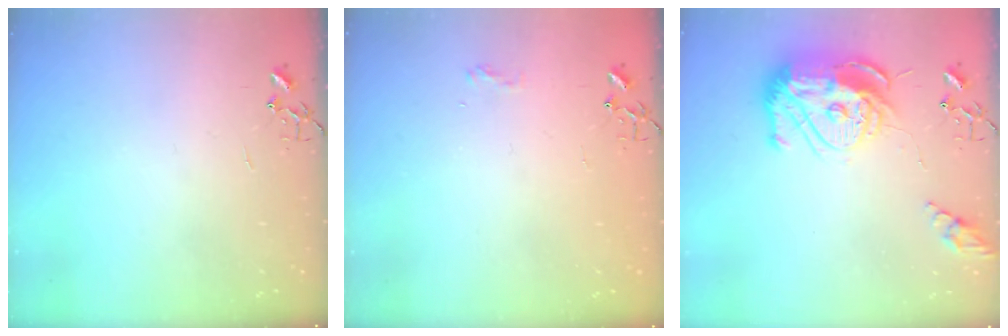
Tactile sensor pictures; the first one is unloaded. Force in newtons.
{"total": 6.3, "press": 6.3, "slide": 0.8}
{"total": 19.6, "press": 19.5, "slide": 2.1}